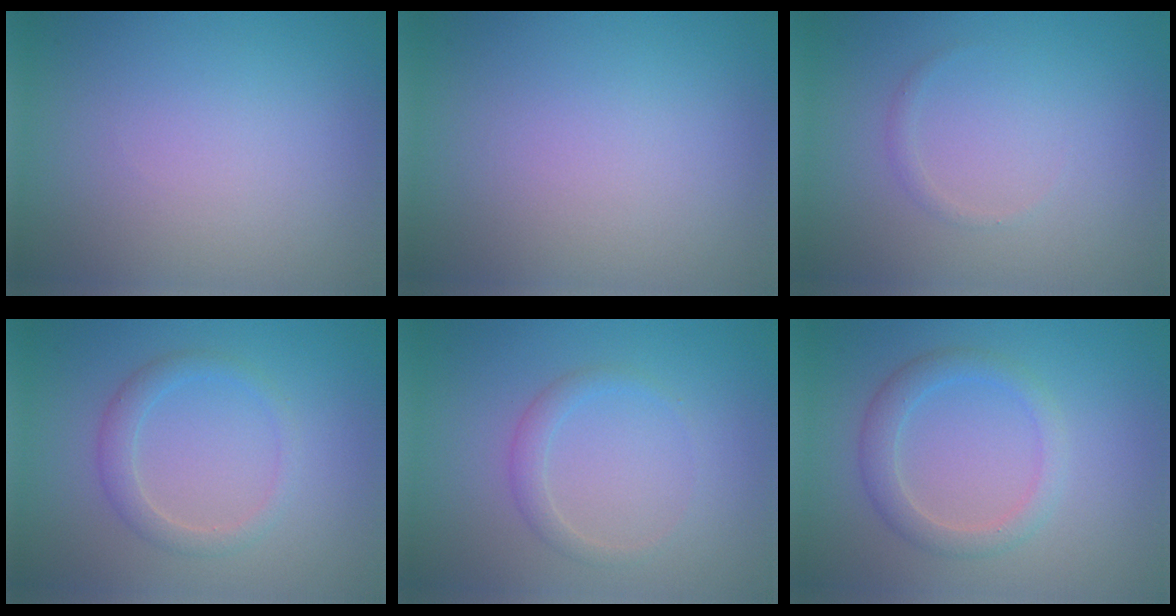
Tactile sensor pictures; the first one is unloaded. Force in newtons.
{"total": 0.0}
{"total": 0.6, "press": 0.6, "slide": 0.0}
{"total": 2.2, "press": 2.2, "slide": 0.2}
{"total": 1.5, "press": 1.5, "slide": 0.0}
{"total": 2.6, "press": 2.6, "slide": 0.1}